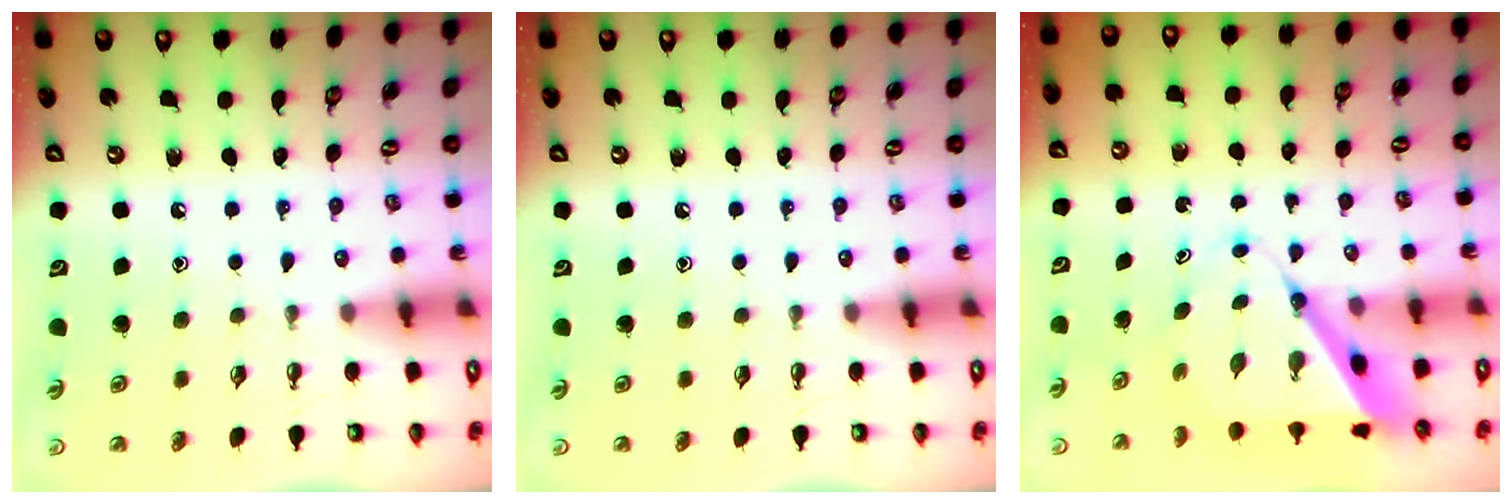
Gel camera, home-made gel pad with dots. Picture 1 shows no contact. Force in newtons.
{"total": 0.0}
{"total": 8.4, "press": 8.4, "slide": 0.6}